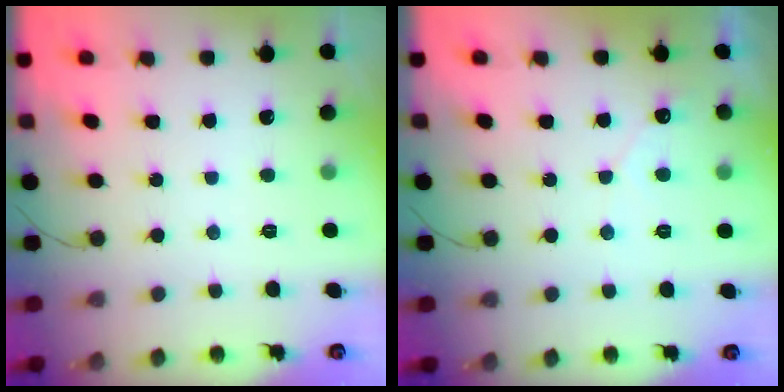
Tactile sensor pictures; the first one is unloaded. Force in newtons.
{"total": 2.5, "press": 2.5, "slide": 0.1}